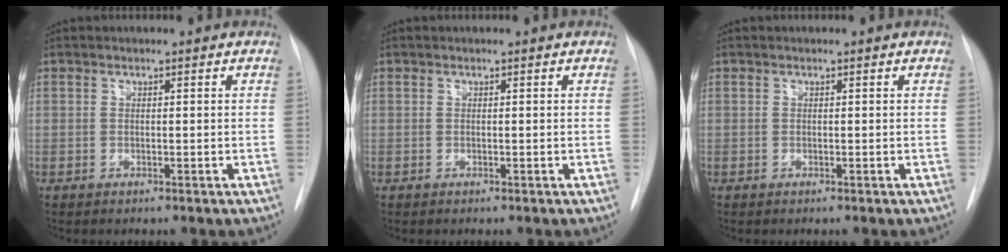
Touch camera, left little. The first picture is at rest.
{"total": 0.0}
{"total": 0.0}